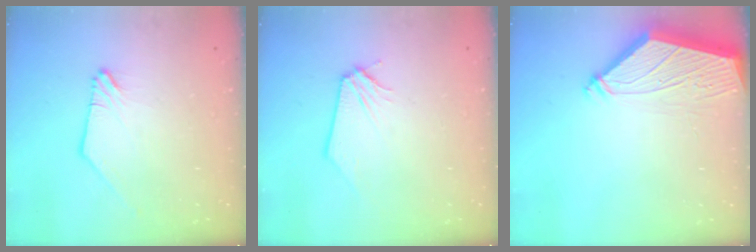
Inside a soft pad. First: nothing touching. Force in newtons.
{"total": 0.0}
{"total": 3.9, "press": 3.9, "slide": 0.5}